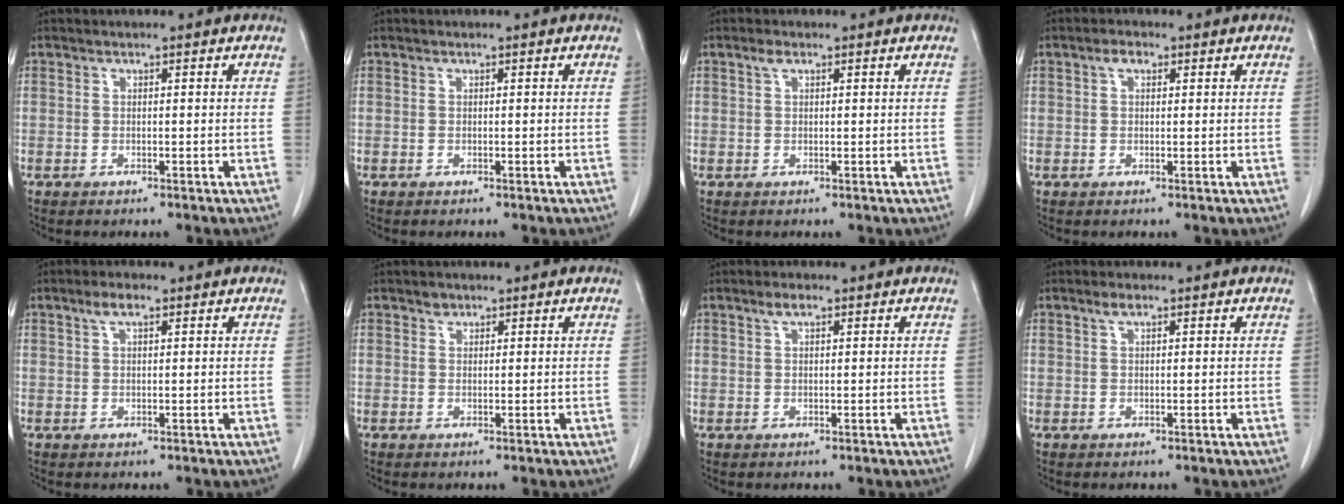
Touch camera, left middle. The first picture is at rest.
{"total": 0.0}
{"total": 1.2, "force": [0.6, 0.5, 0.8], "torque": [-0.018, 0.009, 0.012]}
{"total": 1.8, "force": [0.8, 1.0, 1.2], "torque": [-0.025, 0.009, 0.015]}
{"total": 2.4, "force": [1.4, 0.8, 1.8], "torque": [-0.040, 0.008, 0.028]}
{"total": 1.0, "force": [0.7, 0.7, 0.1], "torque": [0.000, -0.003, 0.010]}
{"total": 1.7, "force": [1.1, 0.6, 1.2], "torque": [-0.024, 0.006, 0.020]}
{"total": 1.3, "force": [0.8, 0.4, 0.9], "torque": [-0.020, 0.006, 0.017]}